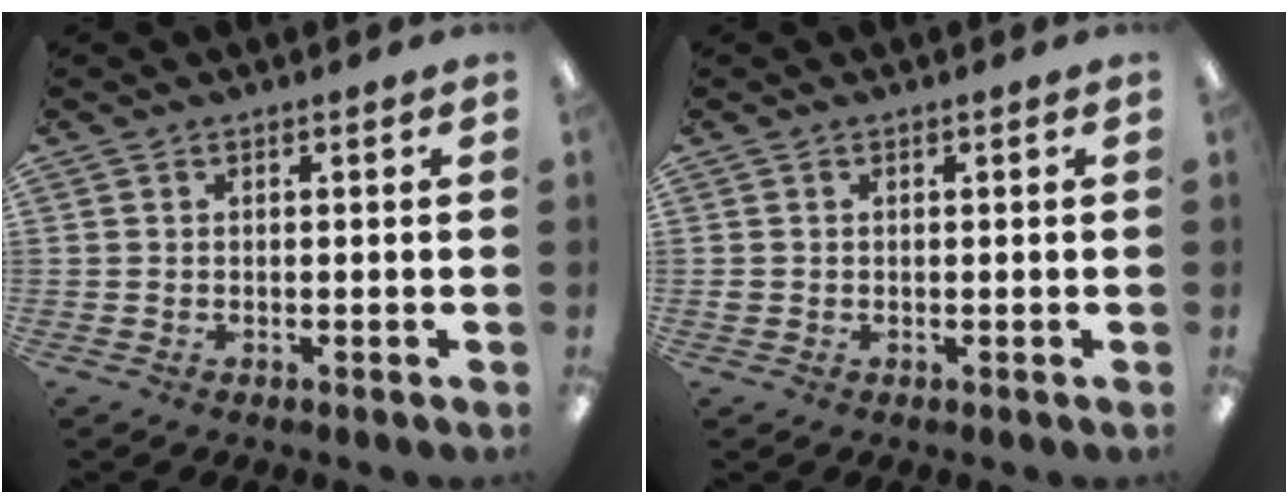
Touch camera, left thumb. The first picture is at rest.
{"total": 1.0, "force": [0.1, 0.9, 0.2], "torque": [-0.004, 0.006, 0.001]}